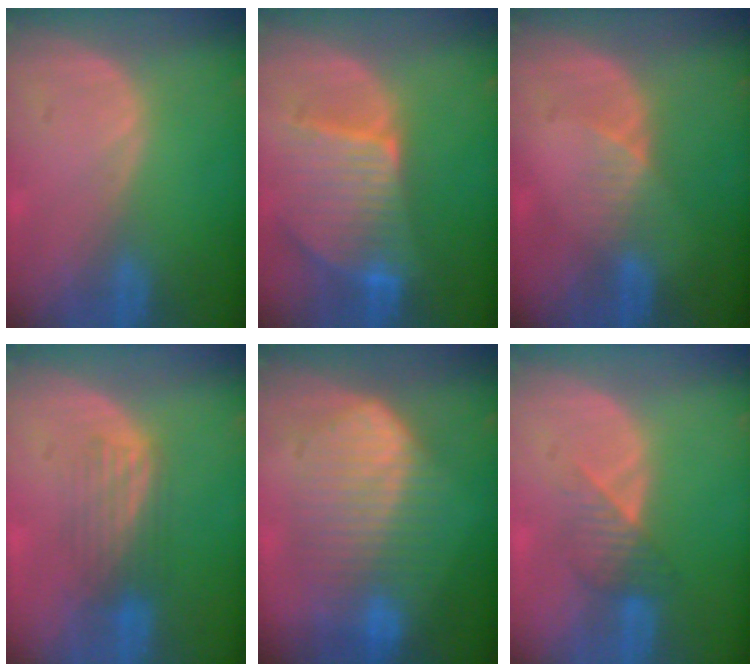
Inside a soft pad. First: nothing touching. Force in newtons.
{"total": 9.5, "press": 8.4, "slide": 4.5}
{"total": 3.0, "press": 2.6, "slide": 1.5}
{"total": 4.1, "press": 4.1, "slide": 0.1}
{"total": 10.3, "press": 10.2, "slide": 0.7}
{"total": 3.6, "press": 3.4, "slide": 1.4}